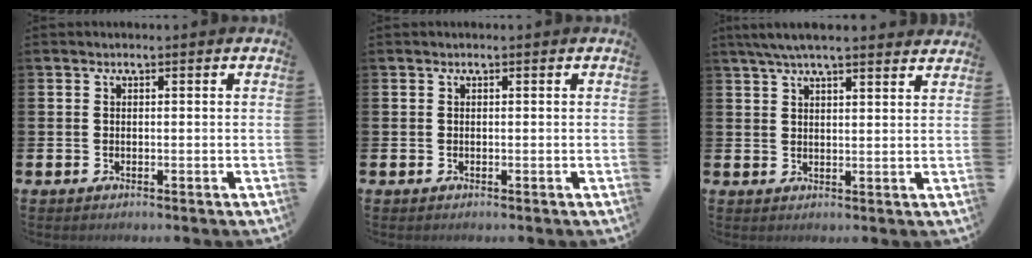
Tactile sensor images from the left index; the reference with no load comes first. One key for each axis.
{"total": 0.0}
{"total": 5.5, "fx": 4.9, "fy": 0.6, "fz": 2.3, "tx": -0.056, "ty": -0.008, "tz": 0.090}